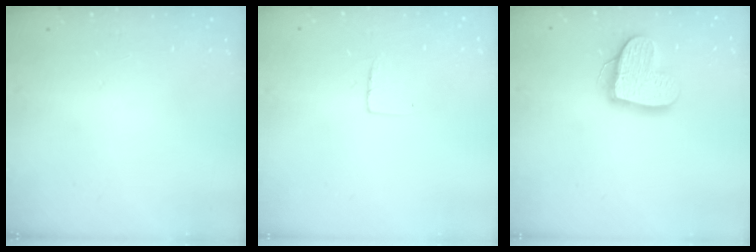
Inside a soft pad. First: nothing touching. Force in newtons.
{"total": 4.5, "press": 4.5, "slide": 0.4}
{"total": 15.0, "press": 15.0, "slide": 1.1}